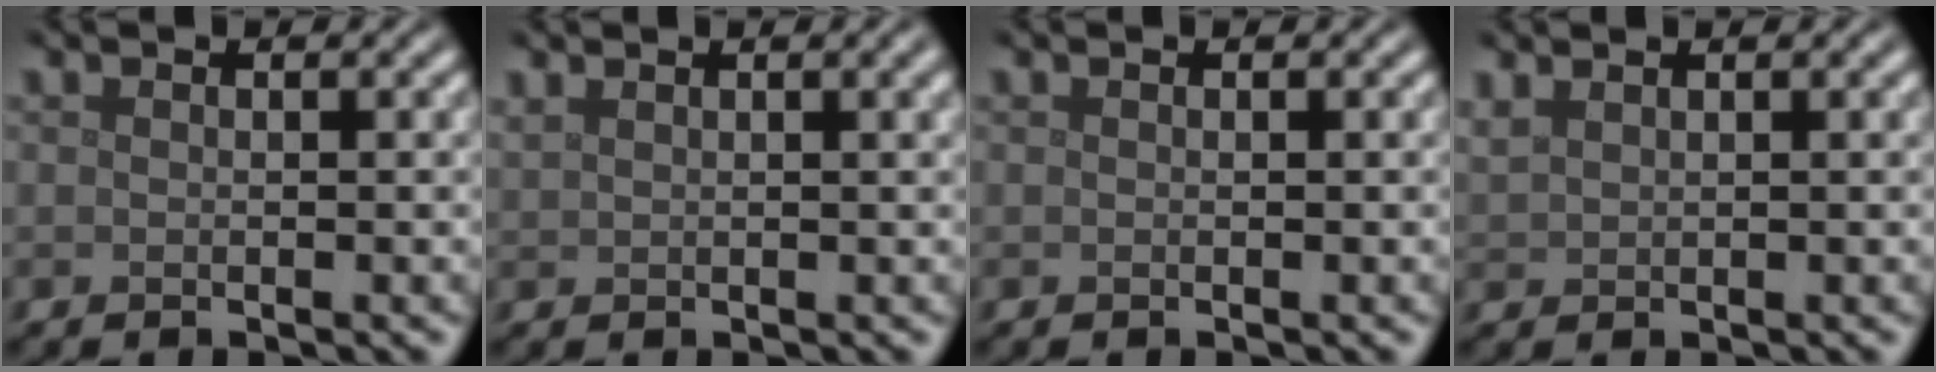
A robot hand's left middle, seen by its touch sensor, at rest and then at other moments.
{"total": 3.4, "force": [2.2, 1.2, 2.3], "torque": [-0.033, 0.009, 0.038]}
{"total": 0.0}
{"total": 2.1, "force": [1.6, 0.6, 1.1], "torque": [-0.024, 0.008, 0.037]}